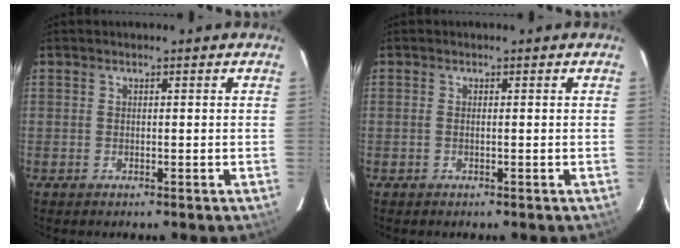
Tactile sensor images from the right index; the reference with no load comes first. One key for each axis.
{"total": 0.6, "fx": -0.1, "fy": 0.0, "fz": 0.6, "tx": -0.013, "ty": 0.000, "tz": -0.004}